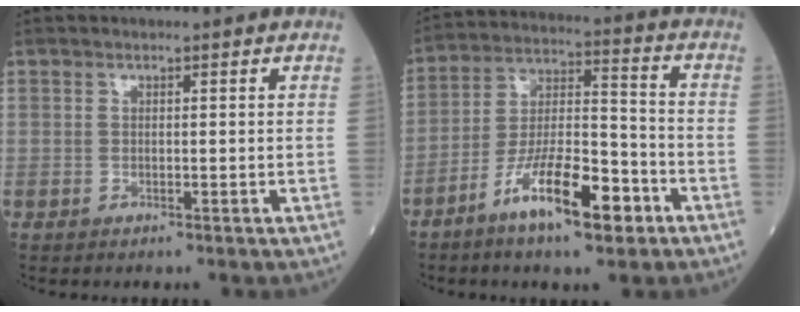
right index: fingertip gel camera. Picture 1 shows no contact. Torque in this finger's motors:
{"motor_torque": [1.31, -0.83, 0.27, 0.06]}